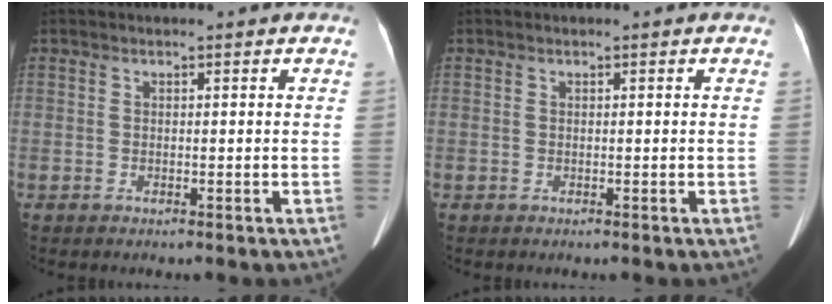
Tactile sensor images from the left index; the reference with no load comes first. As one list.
[{"total": 0.0}]